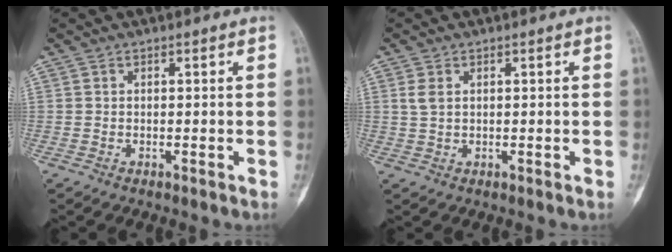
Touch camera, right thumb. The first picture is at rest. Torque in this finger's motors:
{"motor_torque": [-0.34, -0.03, 0.23, -0.14, -0.04]}